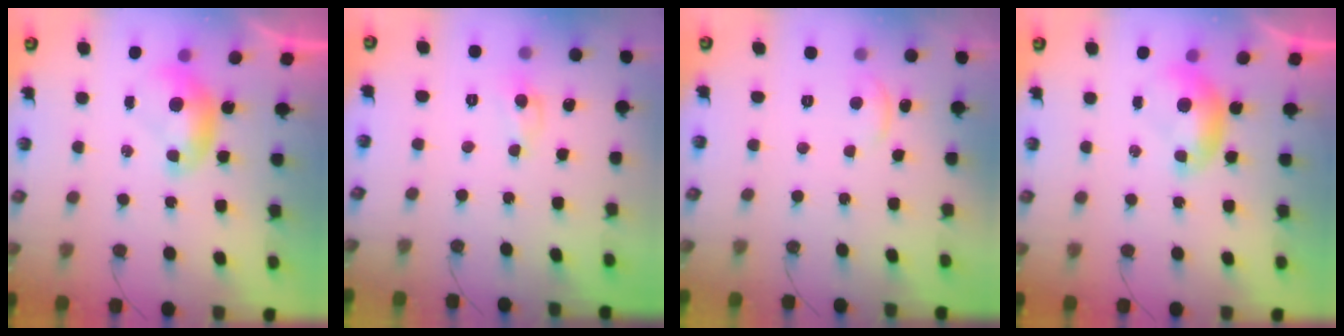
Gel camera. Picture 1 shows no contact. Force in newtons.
{"total": 0.5, "press": 0.5, "slide": 0.3}
{"total": 2.0, "press": 2.0, "slide": 0.3}
{"total": 0.0}